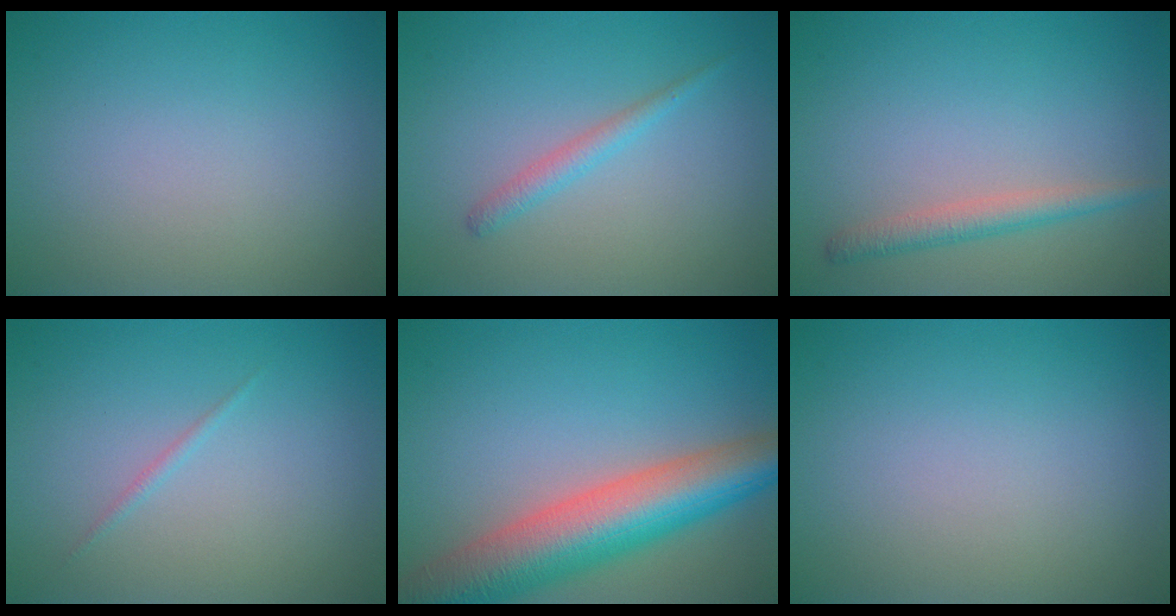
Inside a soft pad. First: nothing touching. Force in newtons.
{"total": 1.5, "press": 1.5, "slide": 0.1}
{"total": 2.1, "press": 2.1, "slide": 0.1}
{"total": 0.5, "press": 0.5, "slide": 0.0}
{"total": 10.1, "press": 10.1, "slide": 0.7}
{"total": 0.0}